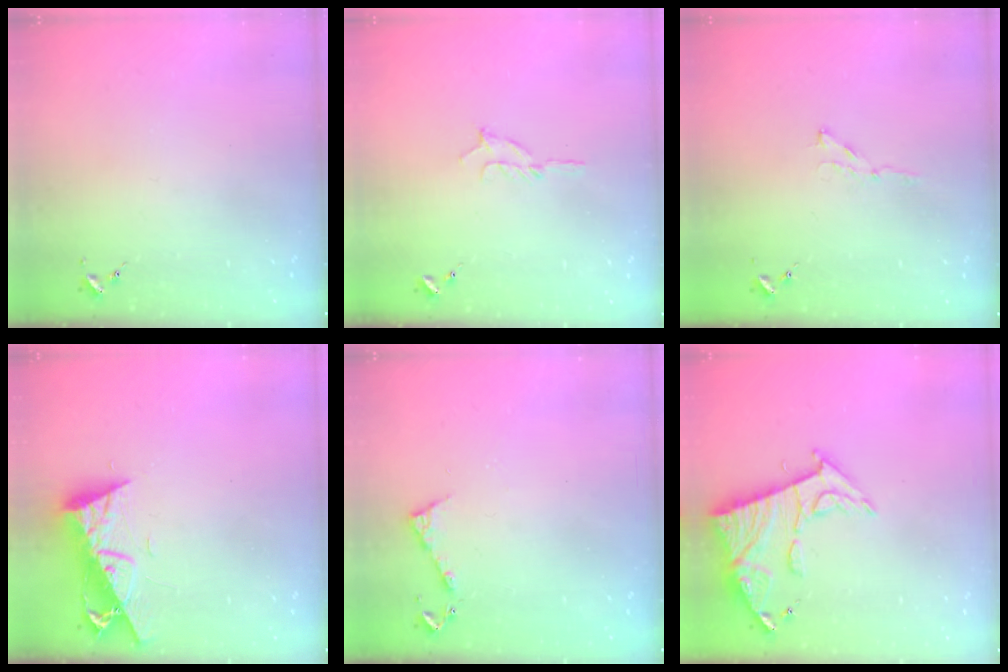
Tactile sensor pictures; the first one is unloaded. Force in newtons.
{"total": 5.0, "press": 5.0, "slide": 0.6}
{"total": 3.5, "press": 3.5, "slide": 0.4}
{"total": 9.4, "press": 9.3, "slide": 1.3}
{"total": 4.9, "press": 4.8, "slide": 0.5}
{"total": 13.0, "press": 12.9, "slide": 1.4}